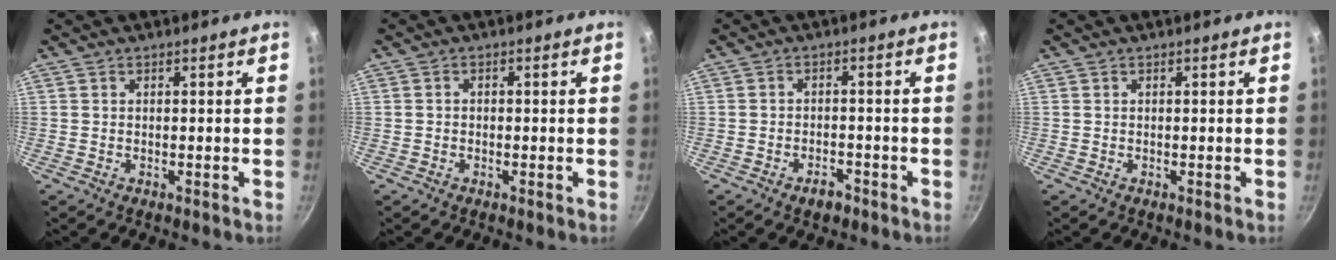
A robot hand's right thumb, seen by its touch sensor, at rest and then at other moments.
{"total": 0.8, "force": [-0.3, 0.6, 0.4], "torque": [-0.009, 0.005, -0.006]}
{"total": 3.3, "force": [-2.2, 1.8, 1.7], "torque": [-0.018, 0.021, -0.030]}
{"total": 0.0}